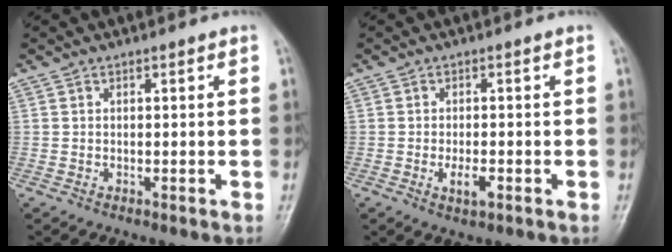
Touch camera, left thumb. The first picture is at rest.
{"total": 3.1, "force": [-1.1, 1.3, 2.6], "torque": [-0.046, 0.000, -0.014]}